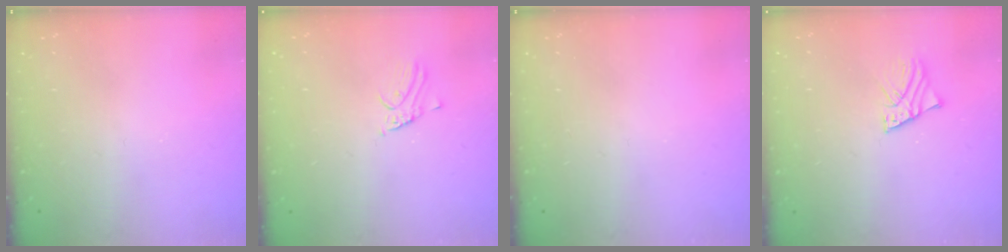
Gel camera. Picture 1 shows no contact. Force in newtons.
{"total": 2.2, "press": 2.2, "slide": 0.1}
{"total": 0.0}
{"total": 2.4, "press": 2.4, "slide": 0.2}